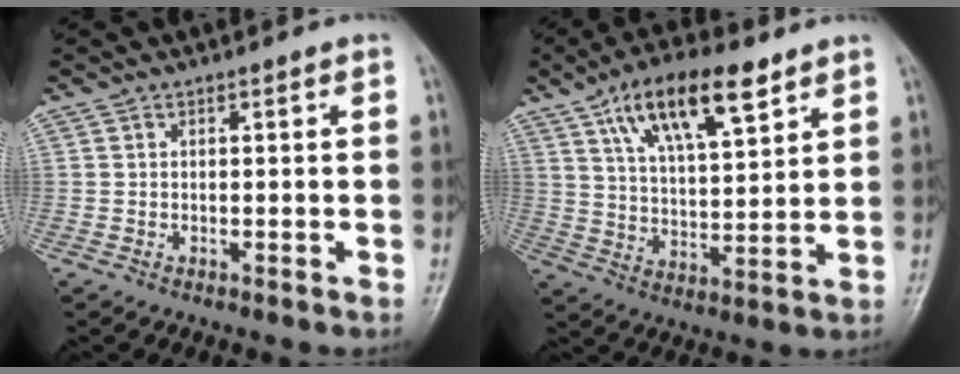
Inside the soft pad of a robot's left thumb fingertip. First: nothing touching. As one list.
[{"total": 15.5, "force": [8.6, 5.8, 11.5], "torque": [-0.171, -0.027, 0.152]}]